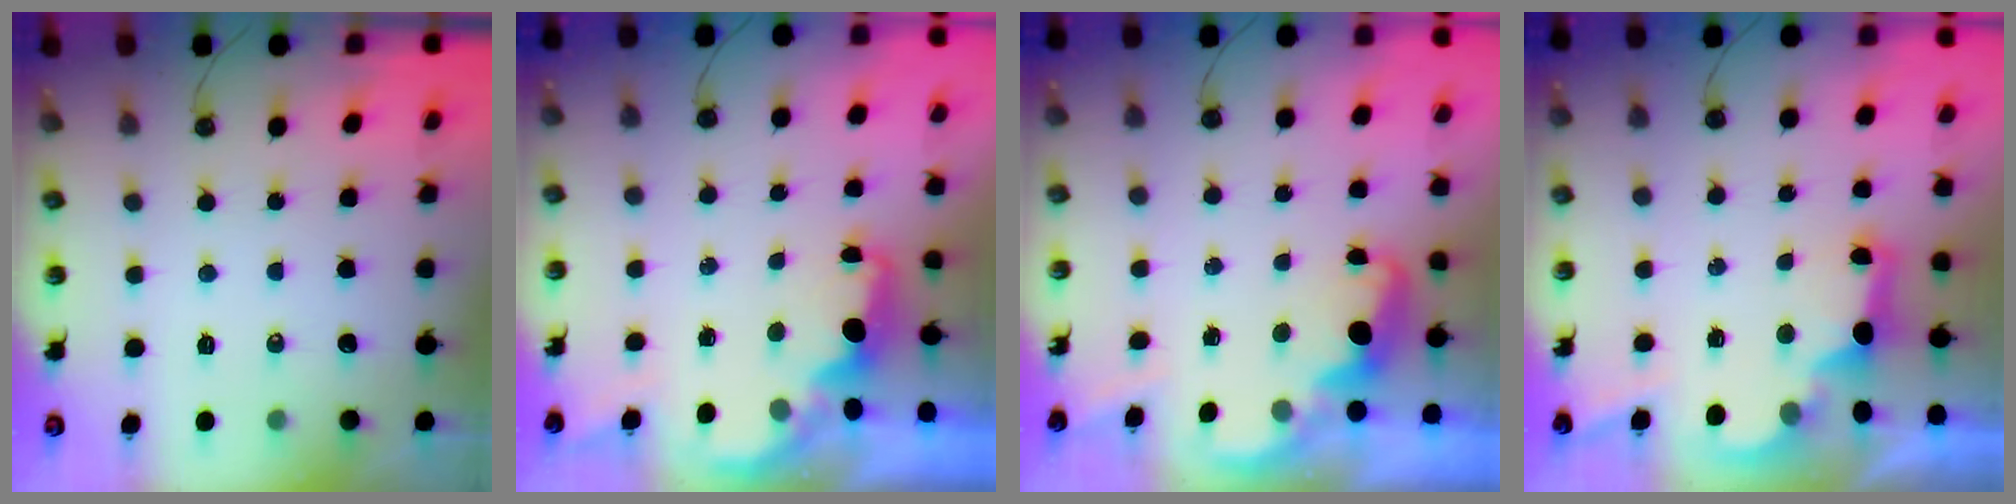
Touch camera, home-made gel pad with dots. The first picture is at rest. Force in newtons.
{"total": 2.0, "press": 1.8, "slide": 0.8}
{"total": 2.6, "press": 2.4, "slide": 0.8}
{"total": 2.8, "press": 2.7, "slide": 0.9}